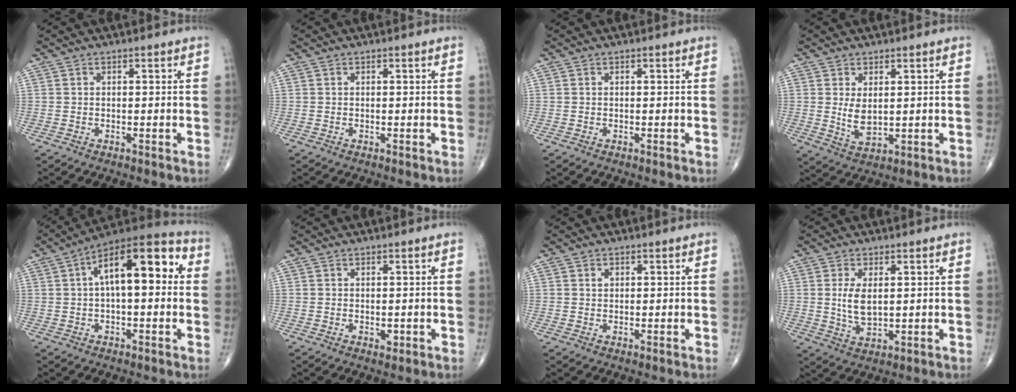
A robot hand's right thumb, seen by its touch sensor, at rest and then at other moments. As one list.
[{"total": 0.0}, {"total": 0.0}, {"total": 4.8, "force": [0.8, 2.5, 4.0], "torque": [-0.065, -0.015, 0.026]}, {"total": 16.5, "force": [3.0, 7.2, 14.5], "torque": [-0.200, 0.042, 0.035]}, {"total": 1.1, "force": [-0.1, 0.8, 0.7], "torque": [-0.007, -0.002, 0.000]}, {"total": 1.1, "force": [0.4, 0.9, 0.6], "torque": [-0.004, -0.001, 0.007]}, {"total": 5.8, "force": [0.9, 2.9, 5.0], "torque": [-0.094, -0.014, 0.023]}]